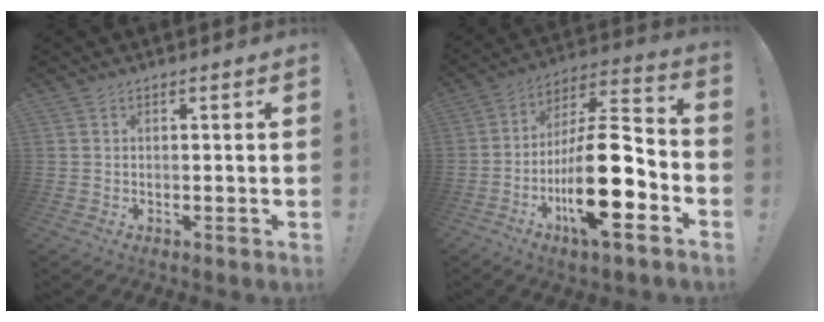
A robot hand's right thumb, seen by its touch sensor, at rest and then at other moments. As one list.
[{"total": 22.1, "force": [-7.5, 7.2, 19.5], "torque": [-0.353, 0.045, -0.118]}]